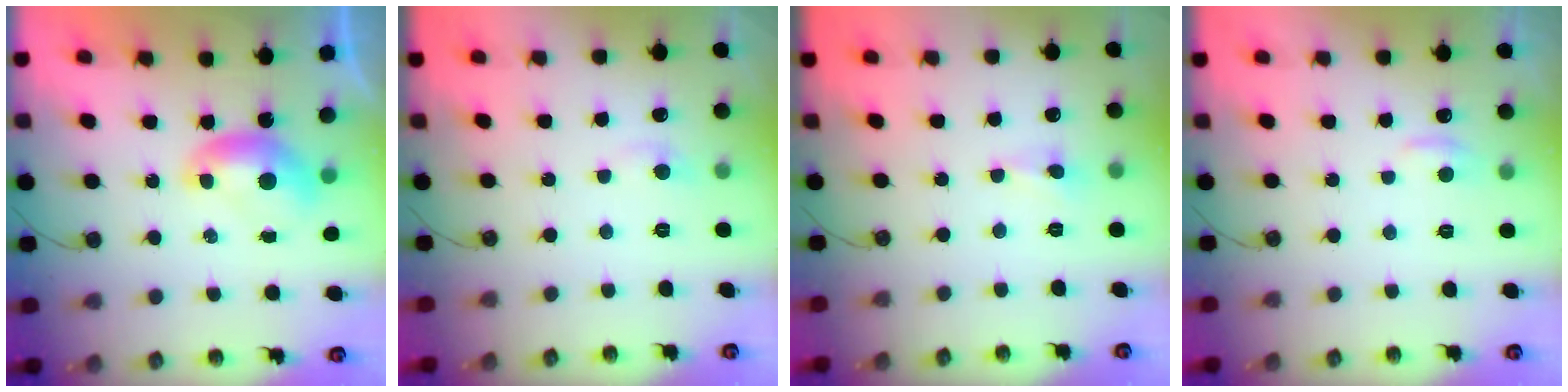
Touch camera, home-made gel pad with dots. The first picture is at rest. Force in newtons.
{"total": 1.1, "press": 0.8, "slide": 0.7}
{"total": 1.2, "press": 1.1, "slide": 0.6}
{"total": 1.2, "press": 1.0, "slide": 0.7}